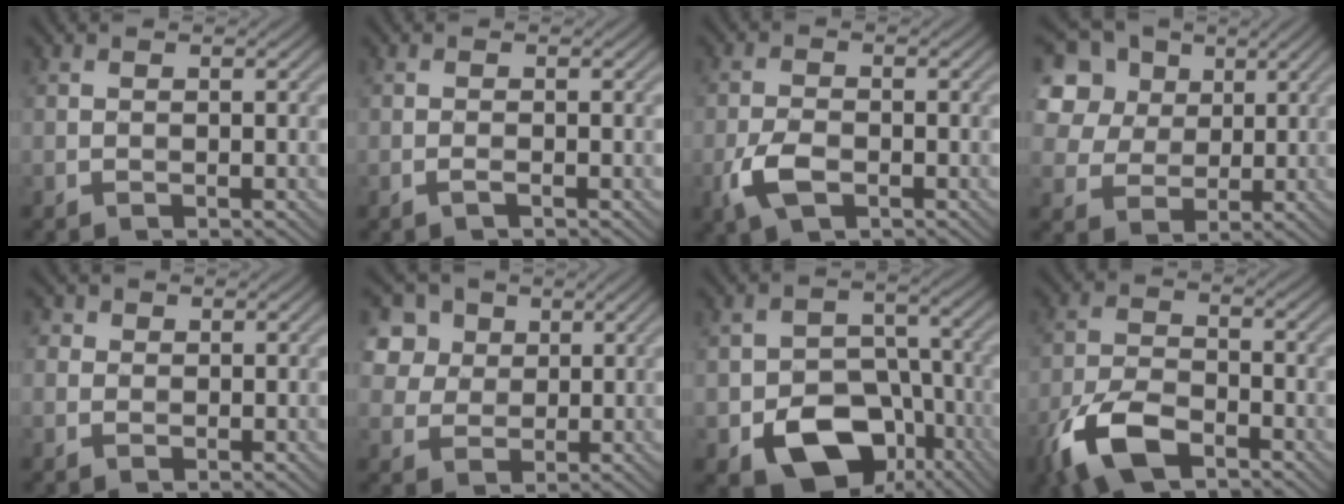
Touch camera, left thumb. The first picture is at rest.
{"total": 0.7, "force": [-0.4, -0.2, 0.5], "torque": [-0.013, 0.005, -0.010]}
{"total": 4.3, "force": [-1.8, 2.2, 3.2], "torque": [-0.075, 0.000, -0.041]}
{"total": 13.2, "force": [6.2, 9.9, 6.1], "torque": [-0.185, 0.031, 0.130]}
{"total": 1.9, "force": [0.7, 1.7, 0.5], "torque": [-0.020, 0.005, 0.006]}
{"total": 6.8, "force": [3.3, 5.4, 2.4], "torque": [-0.112, 0.005, 0.067]}
{"total": 12.1, "force": [-6.2, 8.1, 6.5], "torque": [-0.106, -0.020, -0.107]}
{"total": 8.9, "force": [-5.4, 3.8, 5.9], "torque": [-0.133, -0.005, -0.118]}